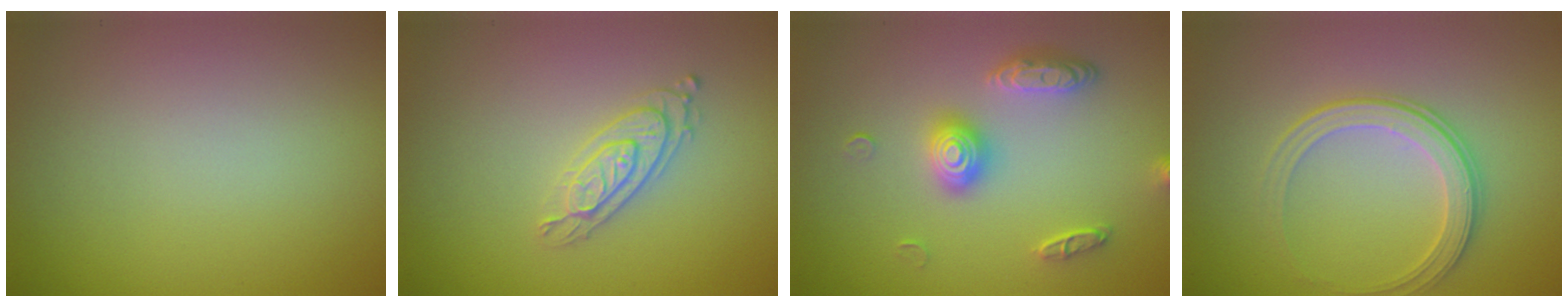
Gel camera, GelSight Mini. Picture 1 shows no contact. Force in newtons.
{"total": 2.6, "press": 2.3, "slide": 1.3}
{"total": 3.1, "press": 2.9, "slide": 1.0}
{"total": 2.8, "press": 2.2, "slide": 1.8}